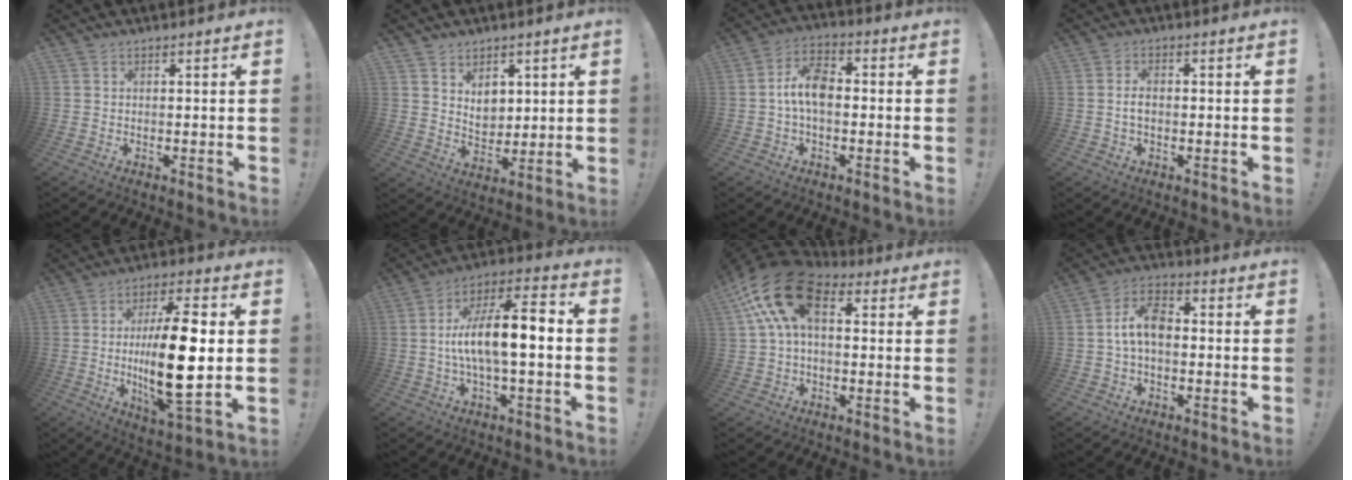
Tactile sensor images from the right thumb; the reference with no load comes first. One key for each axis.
{"total": 7.3, "fx": 3.7, "fy": 5.7, "fz": 2.9, "tx": -0.038, "ty": -0.024, "tz": 0.071}
{"total": 9.7, "fx": -0.7, "fy": 5.4, "fz": 7.9, "tx": -0.148, "ty": 0.012, "tz": -0.012}
{"total": 3.0, "fx": -0.2, "fy": 1.7, "fz": 2.5, "tx": -0.039, "ty": 0.006, "tz": -0.005}
{"total": 19.6, "fx": 0.1, "fy": 5.3, "fz": 18.8, "tx": -0.346, "ty": -0.009, "tz": -0.007}
{"total": 14.0, "fx": -1.2, "fy": 3.6, "fz": 13.5, "tx": -0.229, "ty": 0.005, "tz": -0.026}
{"total": 18.3, "fx": 6.5, "fy": 10.4, "fz": 13.7, "tx": -0.271, "ty": -0.010, "tz": 0.114}
{"total": 9.3, "fx": -0.4, "fy": 5.3, "fz": 7.6, "tx": -0.136, "ty": 0.005, "tz": -0.008}